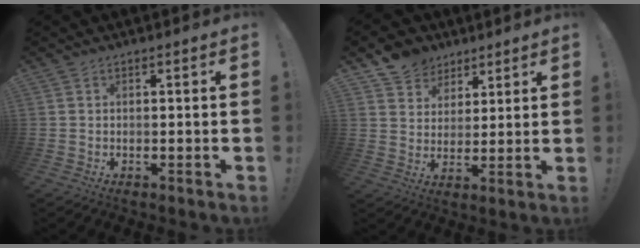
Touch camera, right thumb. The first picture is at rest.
{"total": 8.1, "force": [5.1, 6.2, 0.7], "torque": [-0.016, -0.035, 0.106]}